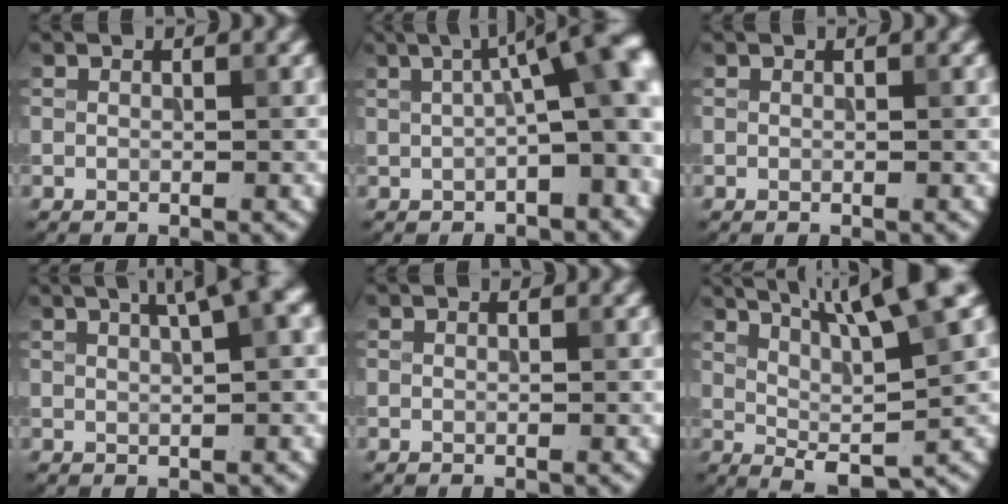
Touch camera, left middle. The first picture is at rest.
{"total": 9.3, "force": [1.2, 2.7, 8.8], "torque": [-0.111, 0.027, 0.012]}
{"total": 0.0}
{"total": 4.8, "force": [2.3, 0.9, 4.1], "torque": [-0.049, 0.019, 0.031]}
{"total": 0.0}
{"total": 9.5, "force": [5.0, 1.7, 7.9], "torque": [-0.106, 0.017, 0.079]}